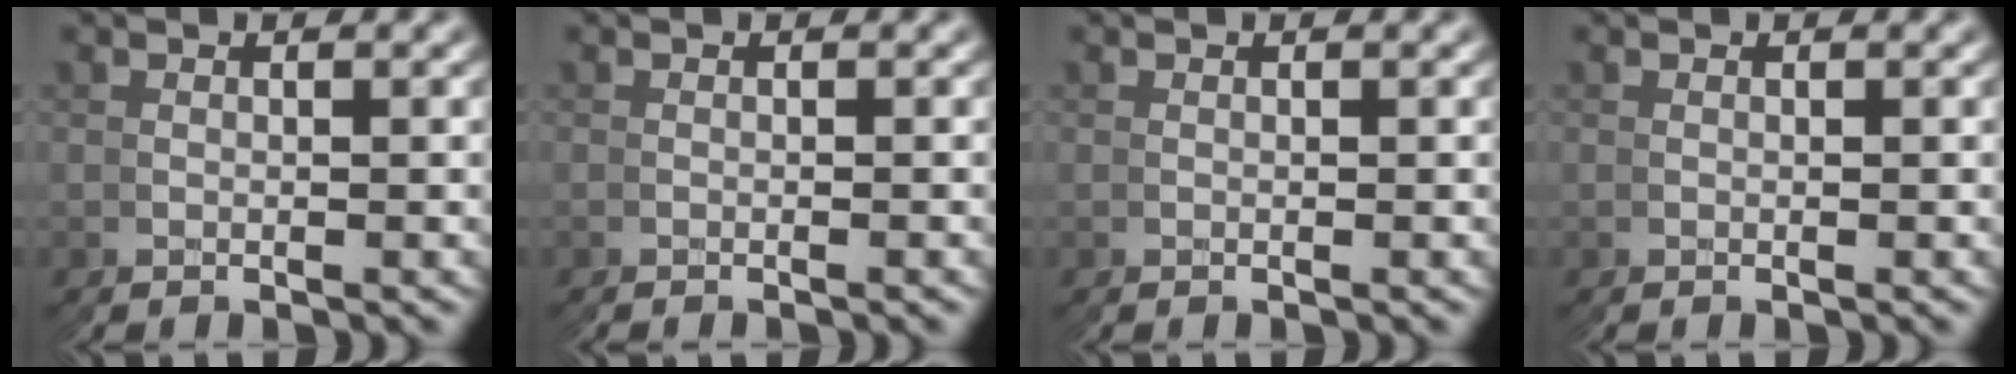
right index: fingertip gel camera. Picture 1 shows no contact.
{"total": 0.7, "force": [-0.3, -0.6, -0.3], "torque": [0.003, 0.004, -0.007]}
{"total": 0.0}
{"total": 0.0}